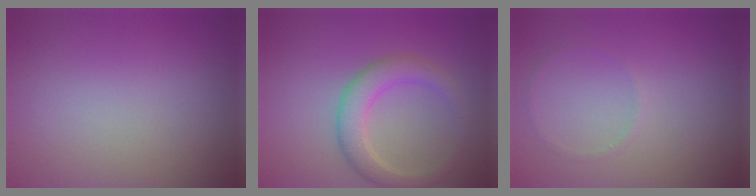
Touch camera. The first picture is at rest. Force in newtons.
{"total": 3.6, "press": 3.6, "slide": 0.1}
{"total": 0.5, "press": 0.5, "slide": 0.1}